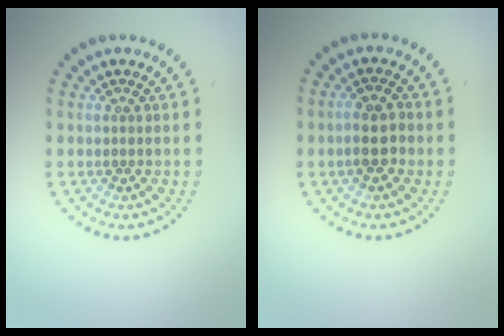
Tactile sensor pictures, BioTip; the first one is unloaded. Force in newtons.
{"total": 2.9, "press": 2.8, "slide": 0.7}